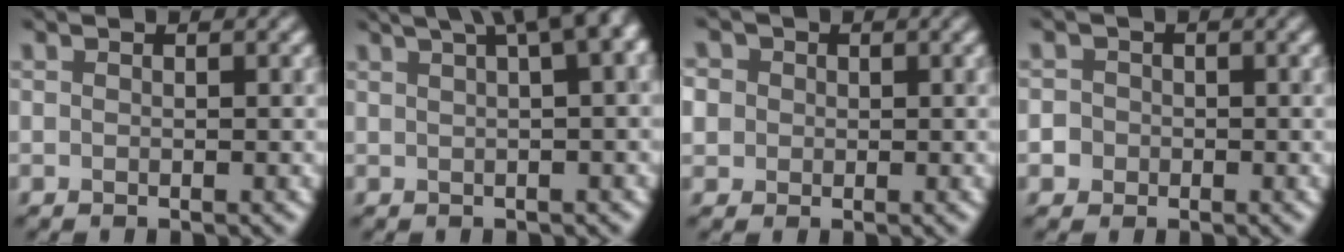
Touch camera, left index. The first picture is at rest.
{"total": 10.7, "force": [5.0, 4.5, 8.3], "torque": [-0.079, 0.064, 0.053]}
{"total": 4.3, "force": [1.2, 3.9, 1.4], "torque": [-0.031, 0.031, -0.001]}
{"total": 2.1, "force": [-0.9, 1.9, 0.1], "torque": [0.016, 0.011, -0.027]}